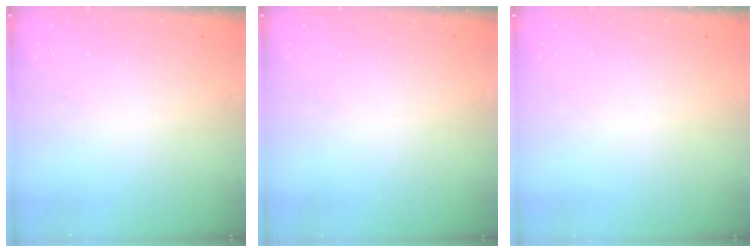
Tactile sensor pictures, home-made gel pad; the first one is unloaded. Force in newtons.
{"total": 0.0}
{"total": 0.0}